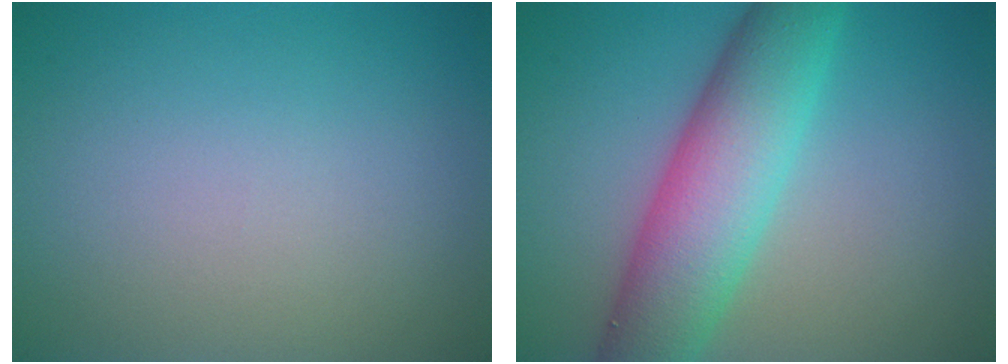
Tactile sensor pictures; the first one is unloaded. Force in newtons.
{"total": 8.3, "press": 8.3, "slide": 0.1}